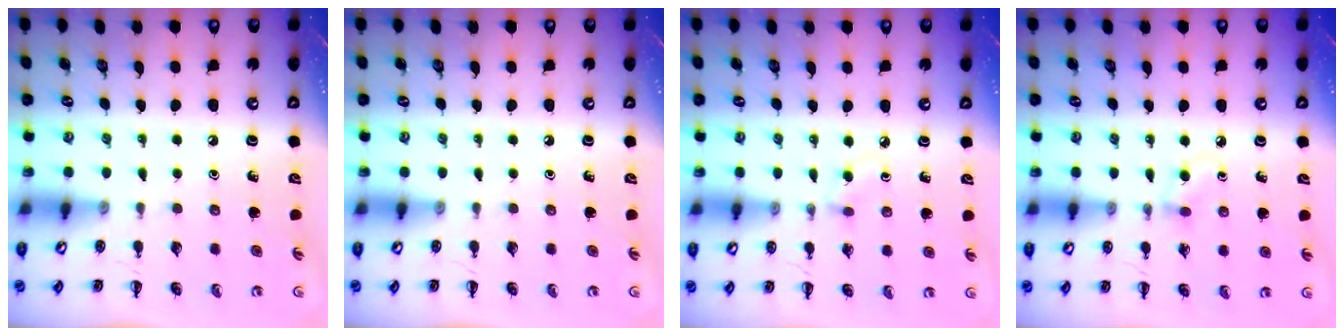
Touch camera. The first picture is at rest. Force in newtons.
{"total": 0.0}
{"total": 1.8, "press": 1.6, "slide": 0.8}
{"total": 4.1, "press": 3.8, "slide": 1.7}